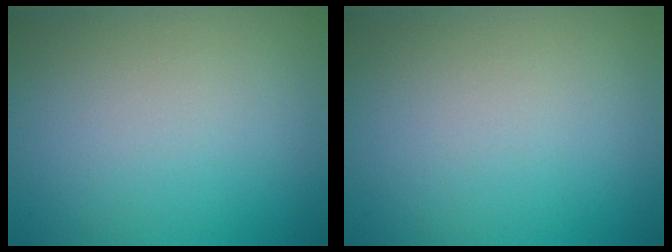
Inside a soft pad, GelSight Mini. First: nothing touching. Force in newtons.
{"total": 0.0}